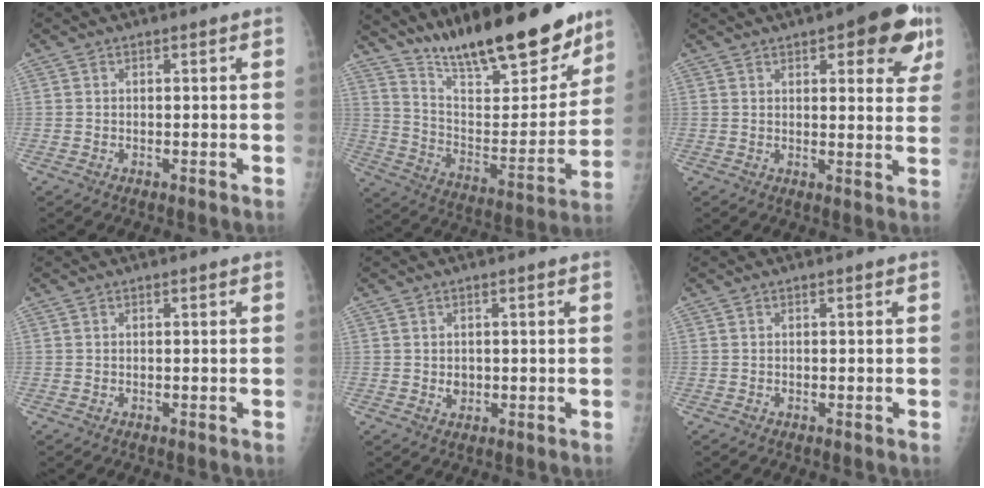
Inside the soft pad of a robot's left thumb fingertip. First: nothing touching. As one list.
[{"total": 24.8, "force": [19.0, 6.6, 14.5], "torque": [-0.185, -0.096, 0.313]}, {"total": 12.9, "force": [6.5, 4.8, 10.0], "torque": [-0.080, -0.018, 0.073]}, {"total": 0.0}, {"total": 2.0, "force": [-0.1, 1.7, 1.1], "torque": [-0.007, 0.001, 0.003]}, {"total": 0.0}]